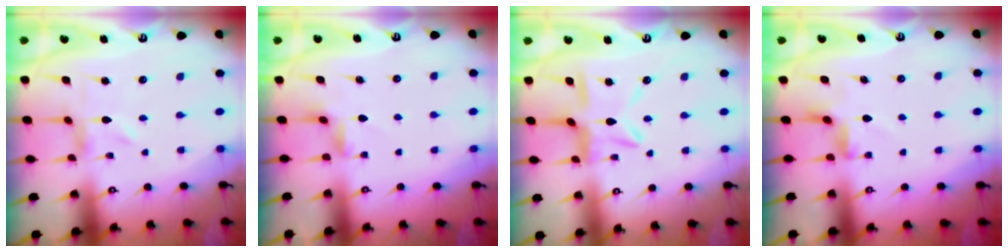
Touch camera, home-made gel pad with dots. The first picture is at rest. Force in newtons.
{"total": 2.4, "press": 2.4, "slide": 0.4}
{"total": 9.9, "press": 9.9, "slide": 0.9}
{"total": 2.9, "press": 2.8, "slide": 0.5}